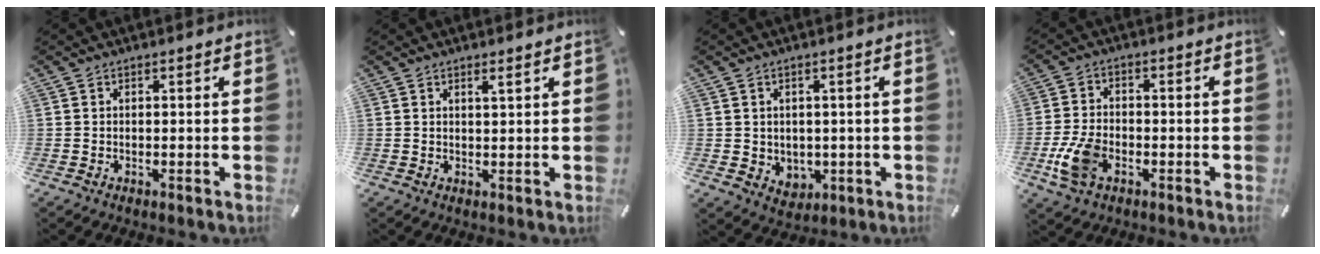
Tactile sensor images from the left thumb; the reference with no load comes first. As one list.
[{"total": 1.5, "force": [1.1, 0.1, 1.0], "torque": [-0.020, -0.002, 0.019]}, {"total": 4.0, "force": [1.2, 3.8, 0.3], "torque": [0.008, -0.008, 0.021]}, {"total": 8.3, "force": [-3.1, 5.3, 5.6], "torque": [-0.124, 0.009, -0.056]}]